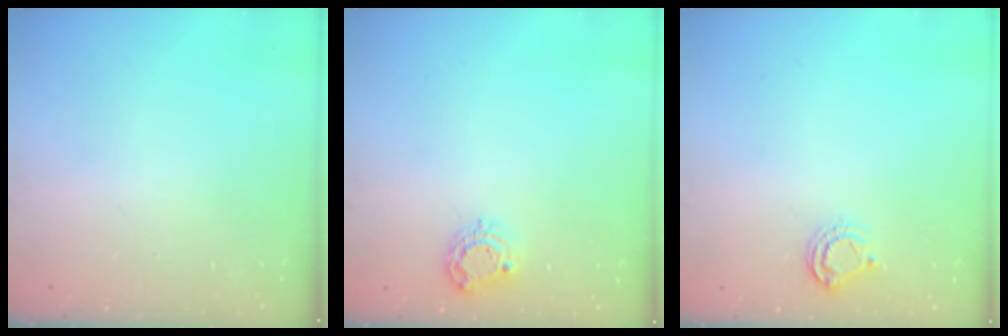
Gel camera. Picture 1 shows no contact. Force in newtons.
{"total": 5.9, "press": 5.9, "slide": 0.3}
{"total": 5.7, "press": 5.7, "slide": 0.5}